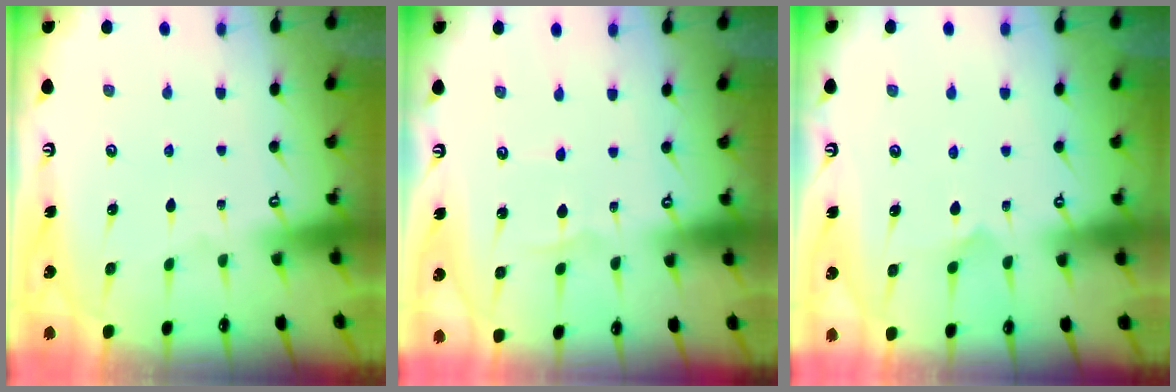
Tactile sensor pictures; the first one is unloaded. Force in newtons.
{"total": 2.1, "press": 2.1, "slide": 0.2}
{"total": 5.2, "press": 5.2, "slide": 0.3}